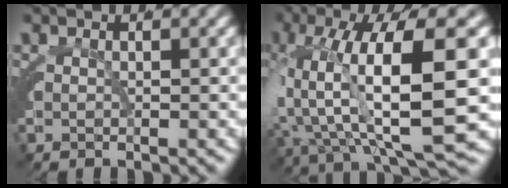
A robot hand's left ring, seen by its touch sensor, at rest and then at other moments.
{"total": 13.3, "force": [-0.9, 6.8, 11.4], "torque": [-0.184, -0.010, -0.009]}